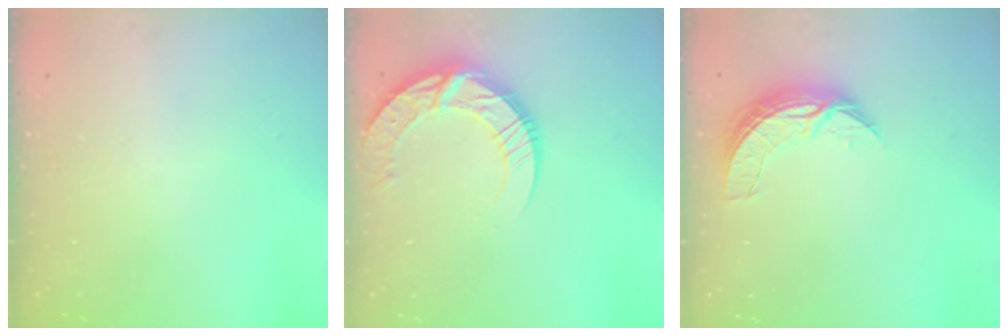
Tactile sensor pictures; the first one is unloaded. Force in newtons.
{"total": 13.9, "press": 13.8, "slide": 1.4}
{"total": 7.4, "press": 7.4, "slide": 0.5}